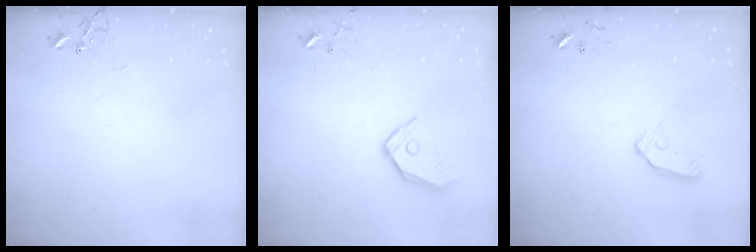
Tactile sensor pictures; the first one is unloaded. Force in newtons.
{"total": 12.4, "press": 12.2, "slide": 1.9}
{"total": 8.0, "press": 8.0, "slide": 0.5}